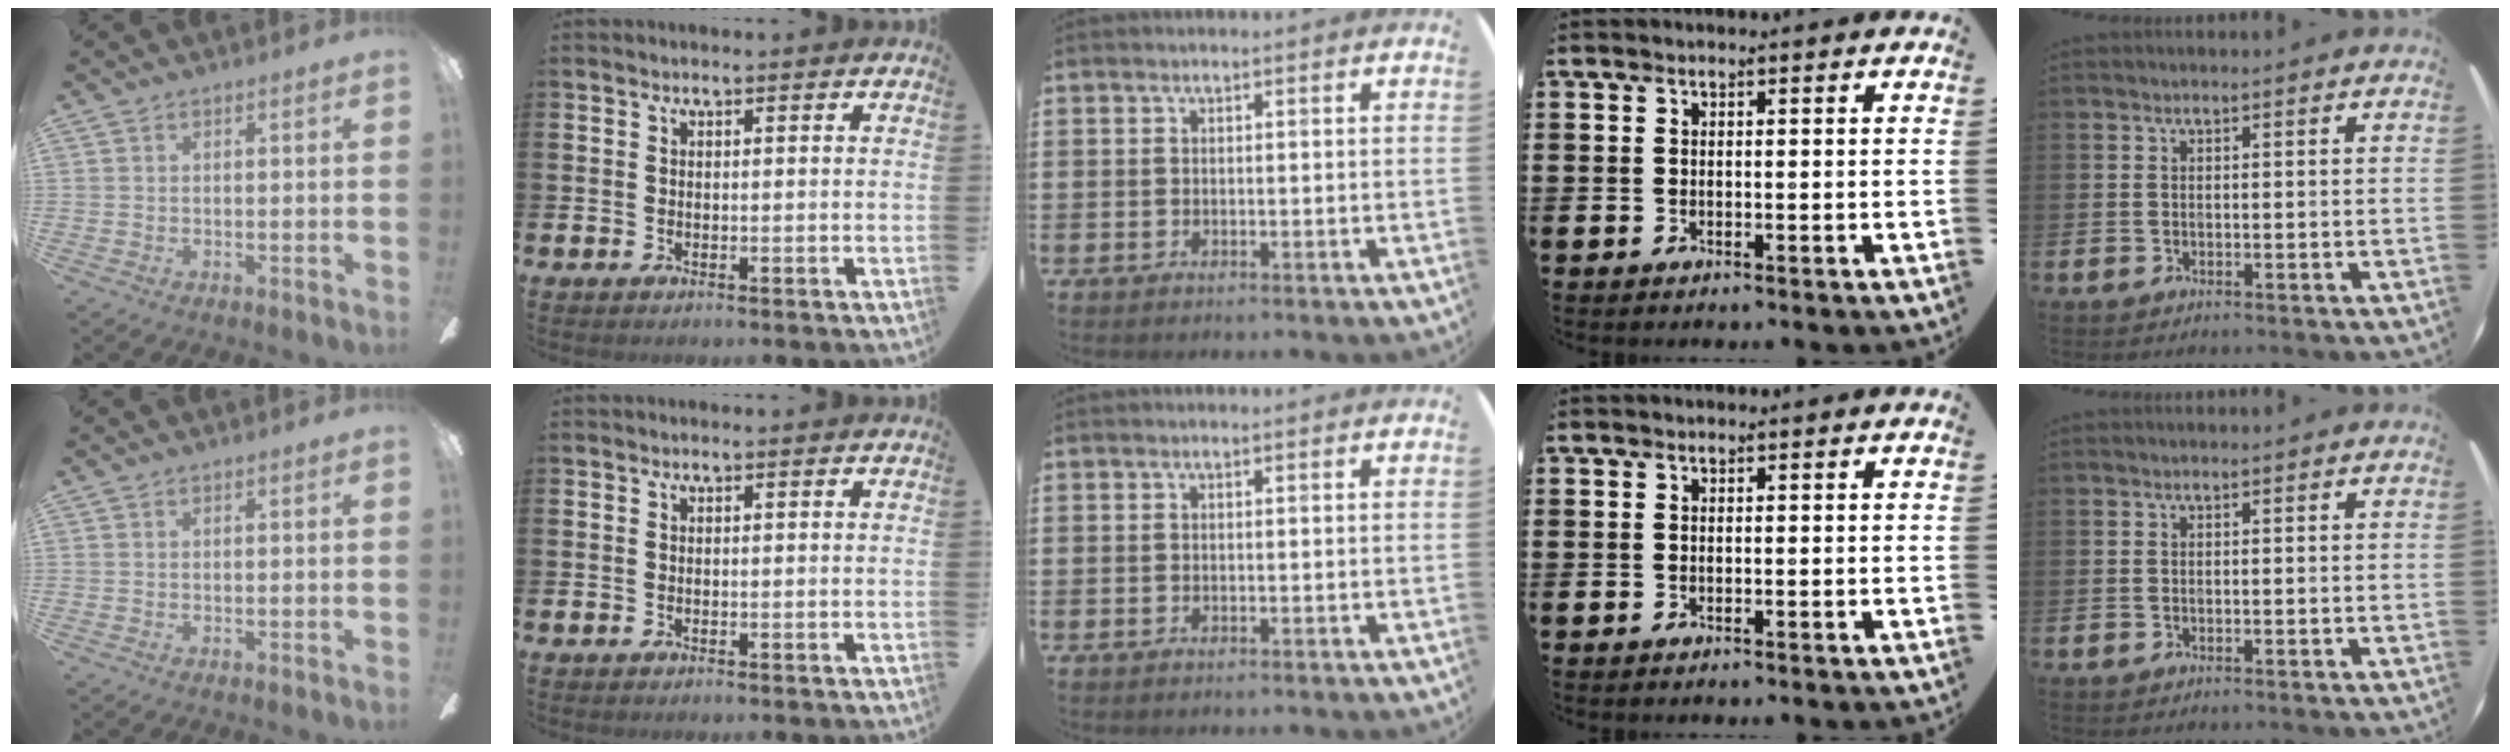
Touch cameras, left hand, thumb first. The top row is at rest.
{}